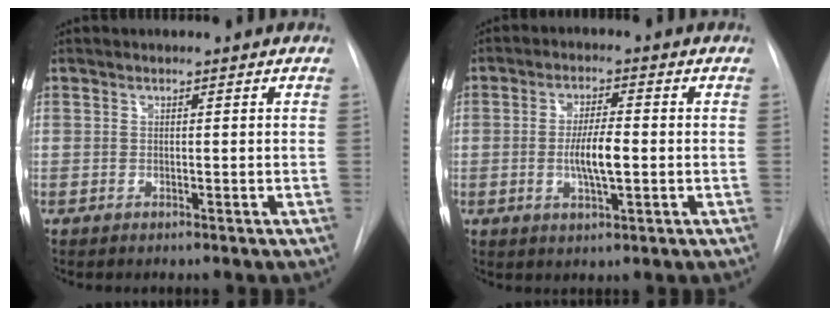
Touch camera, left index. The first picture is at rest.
{"total": 5.9, "force": [-1.6, 1.1, 5.5], "torque": [-0.107, -0.008, -0.024]}